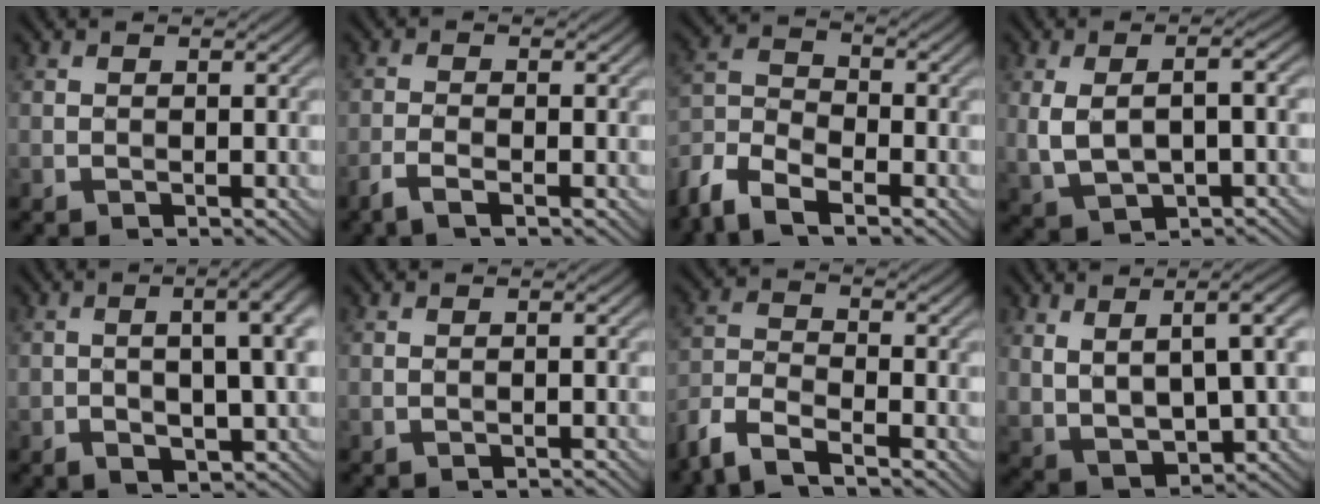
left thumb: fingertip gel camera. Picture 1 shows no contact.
{"total": 2.4, "force": [-1.6, 0.4, 1.8], "torque": [-0.040, -0.001, -0.041]}
{"total": 7.6, "force": [-5.6, 3.0, 4.1], "torque": [-0.095, -0.009, -0.135]}
{"total": 6.8, "force": [-0.1, 3.3, 5.9], "torque": [-0.126, -0.008, 0.003]}
{"total": 9.4, "force": [-0.3, 3.7, 8.6], "torque": [-0.129, 0.002, 0.000]}
{"total": 0.9, "force": [-0.5, 0.1, 0.7], "torque": [-0.010, 0.005, -0.011]}
{"total": 6.5, "force": [-5.1, 1.8, 3.6], "torque": [-0.082, -0.009, -0.118]}
{"total": 9.3, "force": [3.1, 3.8, 7.9], "torque": [-0.171, -0.007, 0.067]}